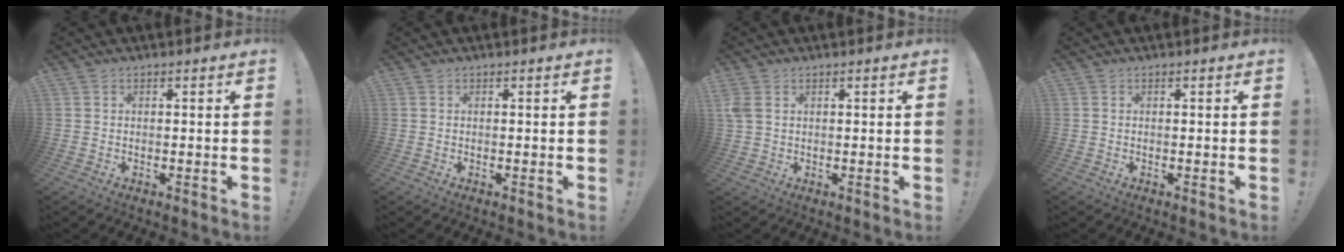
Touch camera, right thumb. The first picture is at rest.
{"total": 0.0}
{"total": 3.5, "force": [1.4, 2.4, 2.2], "torque": [-0.039, 0.001, 0.028]}
{"total": 0.0}